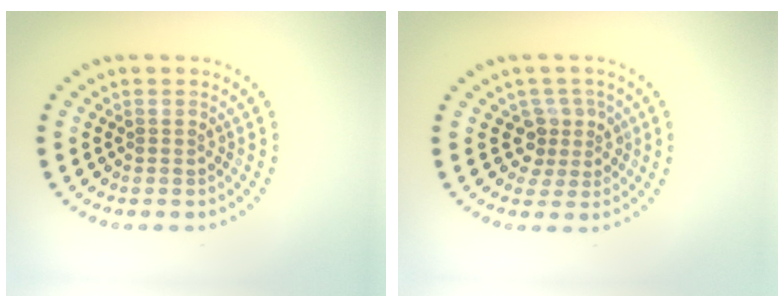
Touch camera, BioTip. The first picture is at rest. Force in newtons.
{"total": 2.7, "press": 2.0, "slide": 1.8}